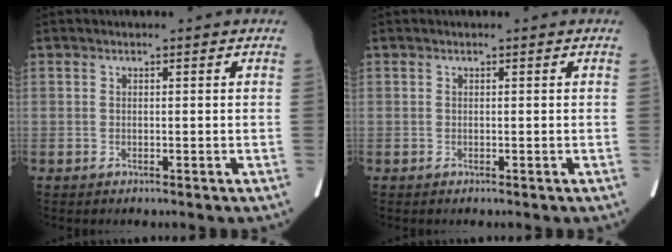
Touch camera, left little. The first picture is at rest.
{"total": 0.0}